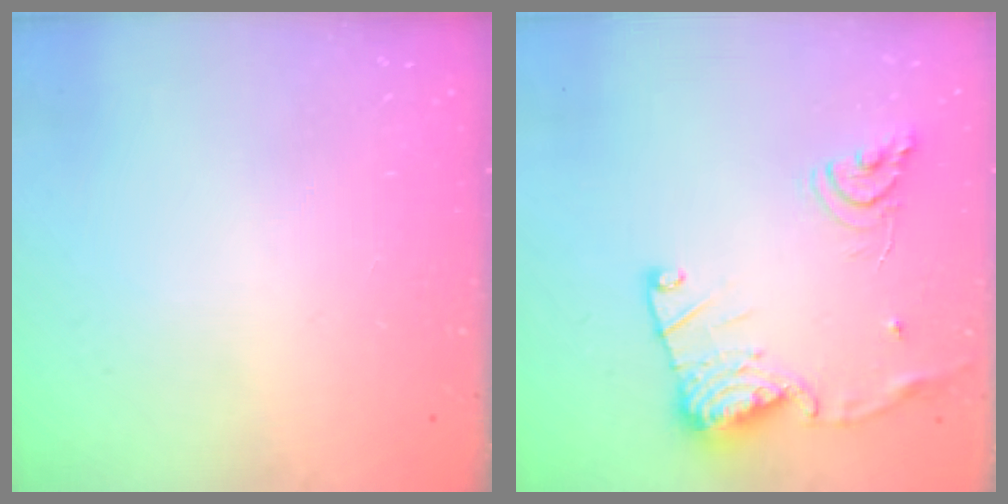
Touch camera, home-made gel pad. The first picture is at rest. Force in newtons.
{"total": 16.1, "press": 16.1, "slide": 1.6}